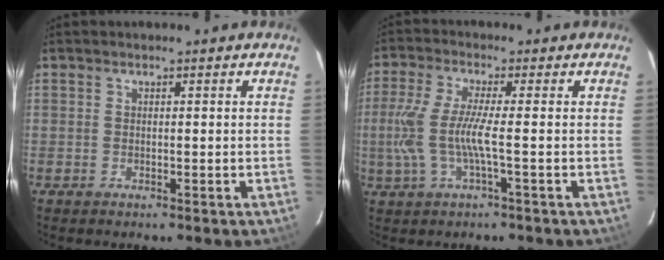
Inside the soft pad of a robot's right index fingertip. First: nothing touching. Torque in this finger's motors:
{"motor_torque": [1.29, -0.03, 0.63, 0.19]}